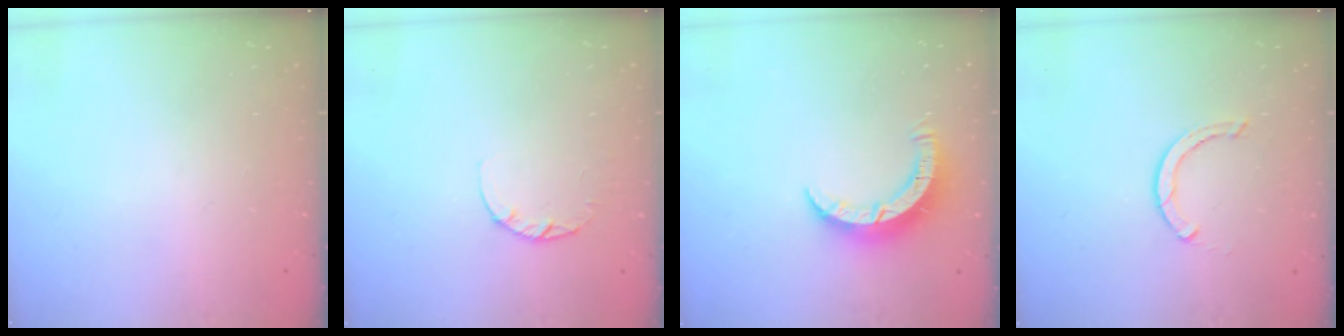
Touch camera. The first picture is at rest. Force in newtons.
{"total": 2.6, "press": 2.5, "slide": 0.4}
{"total": 8.2, "press": 8.2, "slide": 0.2}
{"total": 2.4, "press": 2.4, "slide": 0.0}